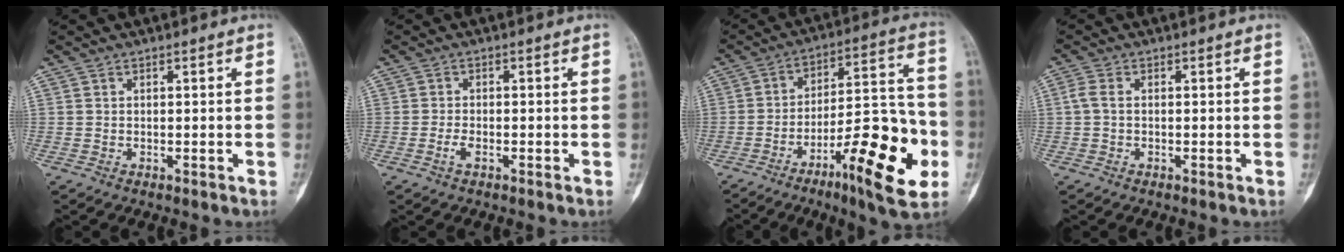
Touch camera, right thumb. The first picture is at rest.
{"total": 1.8, "force": [-1.0, 0.6, 1.4], "torque": [-0.036, 0.004, -0.020]}
{"total": 20.6, "force": [-8.2, 5.3, 18.1], "torque": [-0.265, 0.046, -0.121]}
{"total": 2.3, "force": [0.0, 1.3, 1.9], "torque": [-0.049, 0.006, -0.003]}